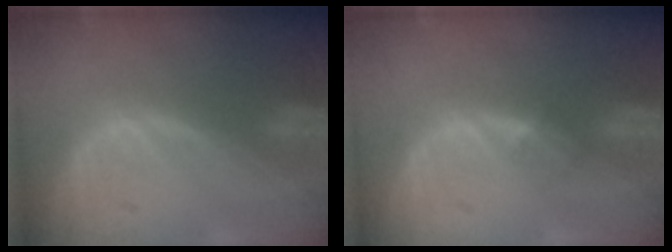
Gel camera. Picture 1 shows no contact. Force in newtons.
{"total": 1.5, "press": 1.2, "slide": 1.0}